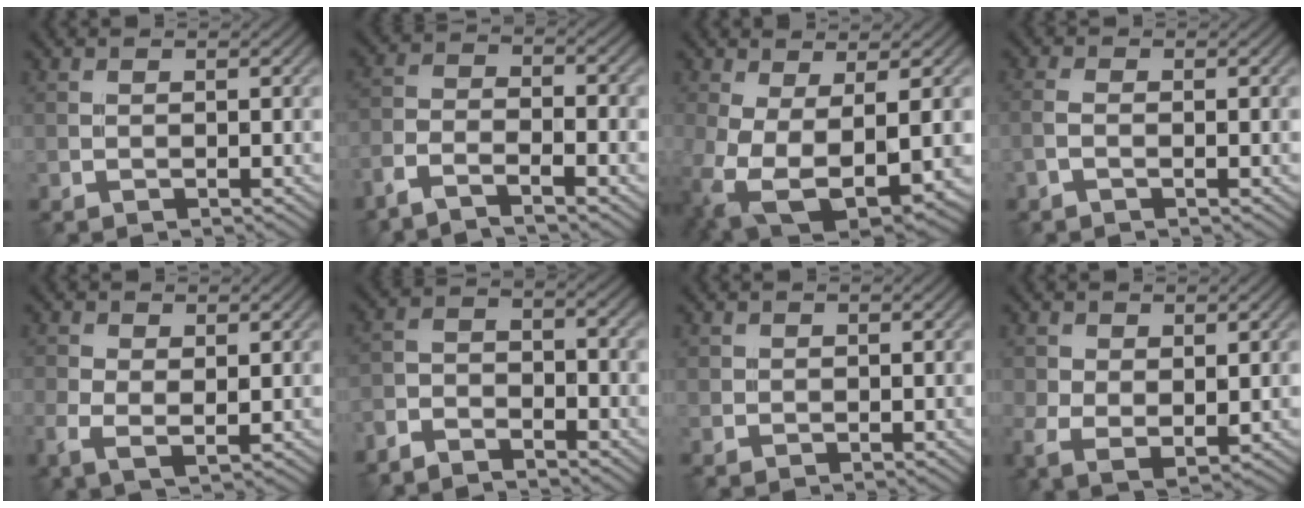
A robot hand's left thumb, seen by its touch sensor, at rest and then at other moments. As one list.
[{"total": 5.8, "force": [-4.2, 1.4, 3.6], "torque": [-0.083, -0.006, -0.093]}, {"total": 11.2, "force": [-2.9, 5.9, 9.1], "torque": [-0.208, -0.054, -0.022]}, {"total": 1.4, "force": [-0.6, 0.5, 1.2], "torque": [-0.031, 0.001, -0.017]}, {"total": 4.1, "force": [-0.1, 2.4, 3.3], "torque": [-0.085, -0.008, -0.002]}, {"total": 4.9, "force": [-4.3, 1.6, 1.8], "torque": [-0.038, -0.006, -0.095]}, {"total": 0.9, "force": [0.3, 0.9, 0.2], "torque": [-0.002, -0.004, 0.005]}, {"total": 5.4, "force": [0.6, 3.6, 3.9], "torque": [-0.091, -0.015, 0.014]}]